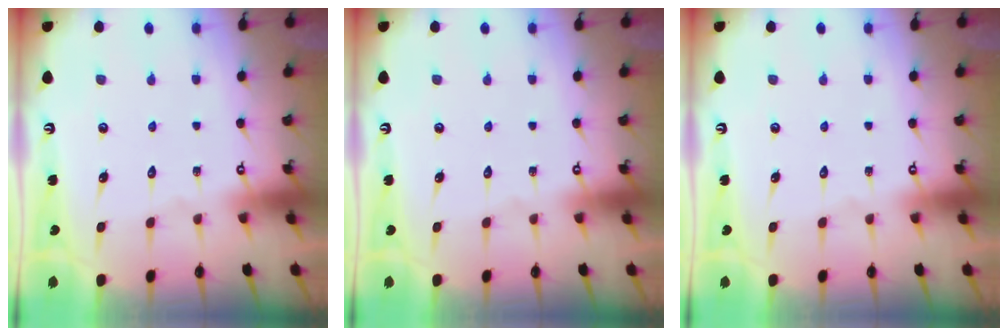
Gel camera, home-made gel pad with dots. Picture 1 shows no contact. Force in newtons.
{"total": 0.0}
{"total": 0.0}